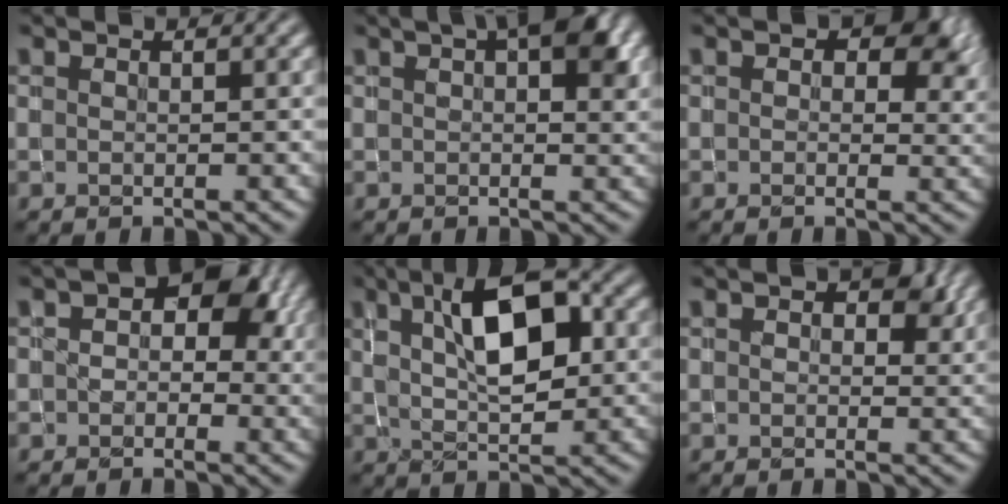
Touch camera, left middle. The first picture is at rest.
{"total": 5.6, "force": [2.5, 2.3, 4.4], "torque": [-0.053, 0.017, 0.030]}
{"total": 5.5, "force": [1.7, 3.8, 3.6], "torque": [-0.044, -0.005, 0.021]}
{"total": 4.8, "force": [0.6, 3.5, 3.2], "torque": [-0.025, 0.005, 0.001]}
{"total": 7.2, "force": [1.9, 3.0, 6.3], "torque": [-0.098, 0.015, 0.027]}
{"total": 2.8, "force": [0.8, 2.0, 1.8], "torque": [-0.021, 0.001, 0.014]}